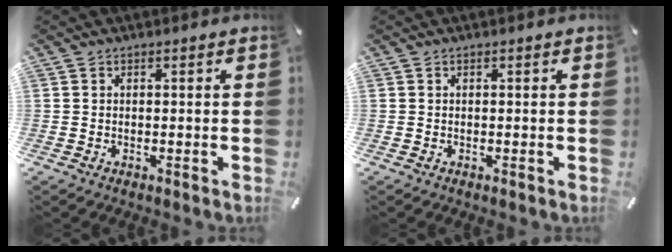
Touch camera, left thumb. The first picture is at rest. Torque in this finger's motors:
{"motor_torque": [-0.07, 0.00, 0.02, 0.06, 0.00]}